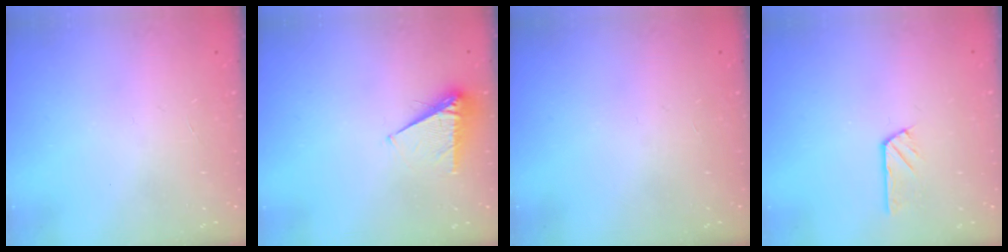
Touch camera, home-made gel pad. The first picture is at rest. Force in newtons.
{"total": 5.7, "press": 5.7, "slide": 0.6}
{"total": 0.0}
{"total": 3.0, "press": 3.0, "slide": 0.2}